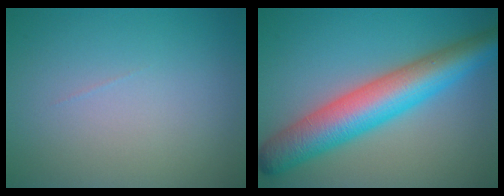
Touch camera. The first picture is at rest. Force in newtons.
{"total": 8.7, "press": 8.7, "slide": 0.1}